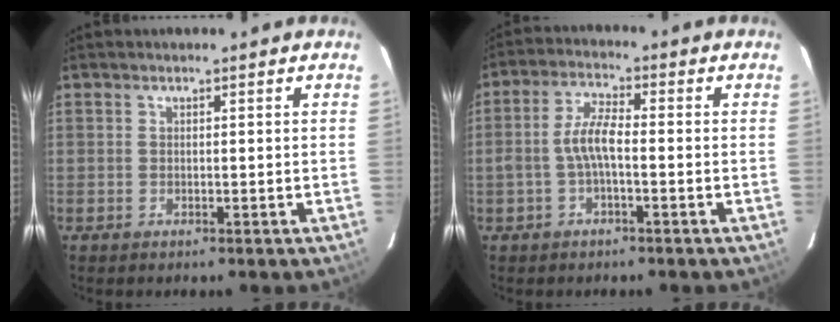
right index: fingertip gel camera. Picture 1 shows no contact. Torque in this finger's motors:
{"motor_torque": [0.50, 0.13, 0.35, 0.13]}